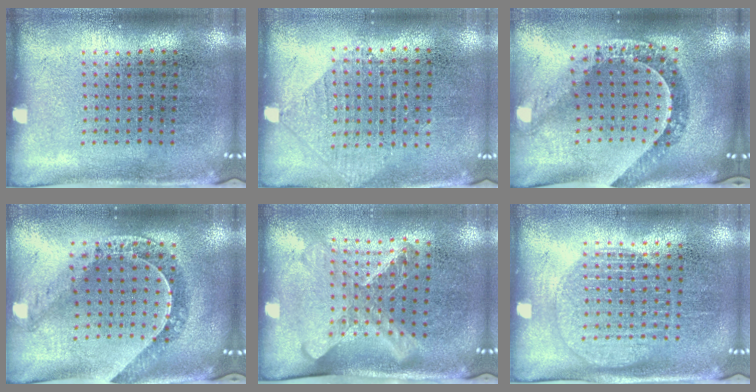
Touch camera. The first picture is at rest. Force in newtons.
{"total": 0.9, "press": 0.9, "slide": 0.2}
{"total": 1.4, "press": 1.4, "slide": 0.4}
{"total": 1.1, "press": 1.1, "slide": 0.2}
{"total": 1.6, "press": 1.3, "slide": 1.0}
{"total": 1.6, "press": 1.4, "slide": 0.7}